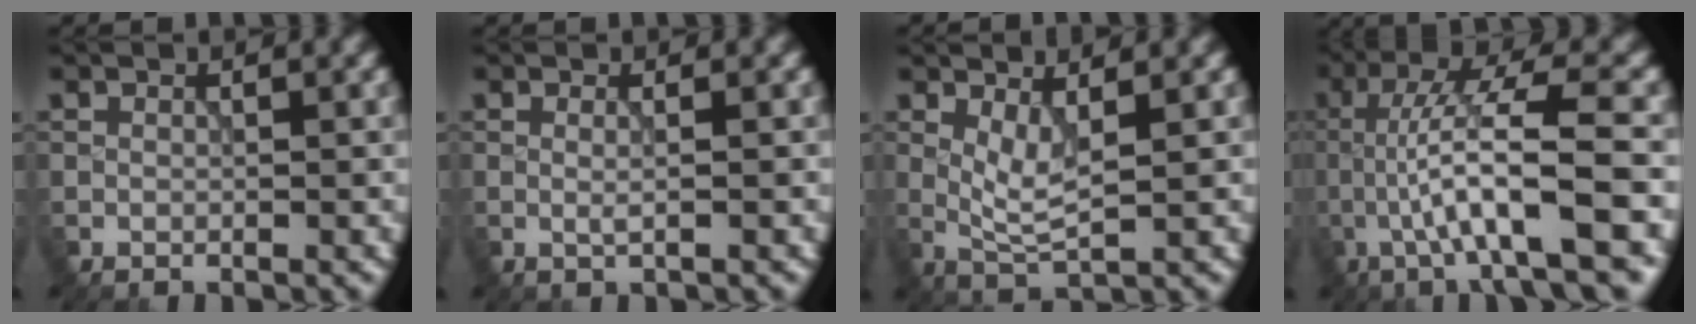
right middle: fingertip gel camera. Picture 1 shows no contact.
{"total": 1.2, "force": [0.1, 0.3, 1.1], "torque": [-0.018, -0.001, -0.005]}
{"total": 2.6, "force": [0.9, 0.6, 2.4], "torque": [-0.051, -0.011, 0.022]}
{"total": 9.5, "force": [-2.2, 1.9, 9.1], "torque": [-0.145, 0.019, -0.042]}